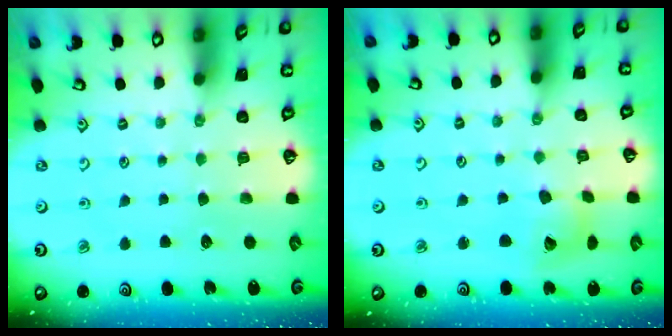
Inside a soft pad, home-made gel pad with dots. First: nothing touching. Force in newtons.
{"total": 7.6, "press": 7.5, "slide": 1.3}